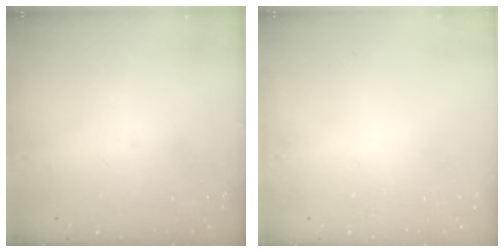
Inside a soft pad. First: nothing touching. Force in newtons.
{"total": 0.0}